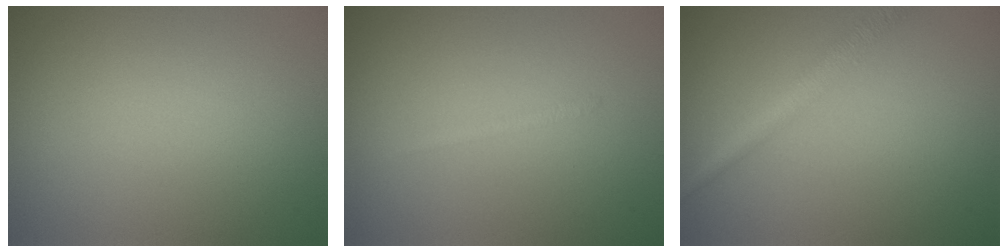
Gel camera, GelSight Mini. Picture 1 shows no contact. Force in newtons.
{"total": 0.6, "press": 0.5, "slide": 0.1}
{"total": 2.3, "press": 2.3, "slide": 0.1}